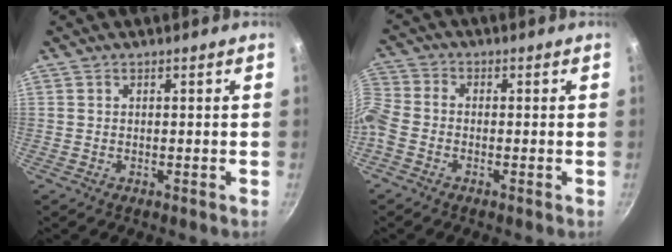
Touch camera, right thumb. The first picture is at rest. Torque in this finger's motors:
{"motor_torque": [0.21, -0.17, 0.18, 0.63, 0.05]}